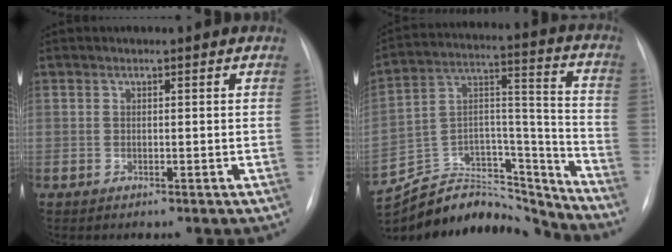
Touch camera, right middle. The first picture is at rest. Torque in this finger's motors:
{"motor_torque": [0.11, -0.20, -0.02, -0.02]}